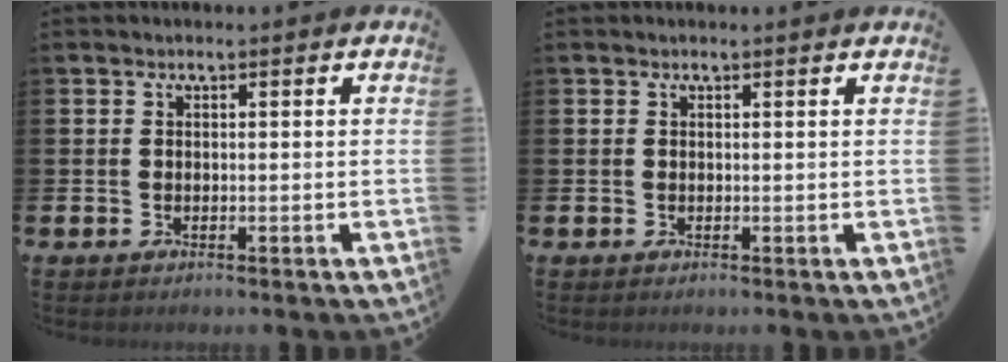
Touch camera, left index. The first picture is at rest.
{"total": 0.0}